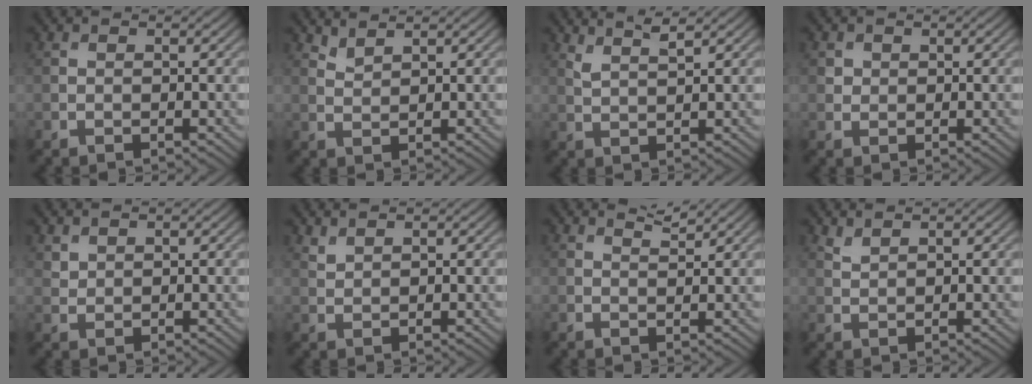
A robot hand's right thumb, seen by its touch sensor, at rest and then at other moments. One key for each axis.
{"total": 1.8, "fx": 1.7, "fy": 0.3, "fz": 0.6, "tx": -0.023, "ty": 0.001, "tz": 0.041}
{"total": 2.6, "fx": 2.1, "fy": 0.4, "fz": 1.6, "tx": -0.036, "ty": 0.002, "tz": 0.047}
{"total": 1.4, "fx": 0.5, "fy": 1.3, "fz": 0.3, "tx": -0.004, "ty": -0.004, "tz": 0.007}
{"total": 1.5, "fx": 1.2, "fy": 0.8, "fz": 0.4, "tx": -0.012, "ty": -0.001, "tz": 0.029}
{"total": 1.5, "fx": 1.3, "fy": 0.3, "fz": 0.5, "tx": -0.019, "ty": 0.001, "tz": 0.033}
{"total": 1.6, "fx": 1.5, "fy": 0.0, "fz": 0.7, "tx": -0.019, "ty": 0.002, "tz": 0.030}
{"total": 1.5, "fx": 1.4, "fy": 0.2, "fz": 0.6, "tx": -0.021, "ty": 0.002, "tz": 0.033}